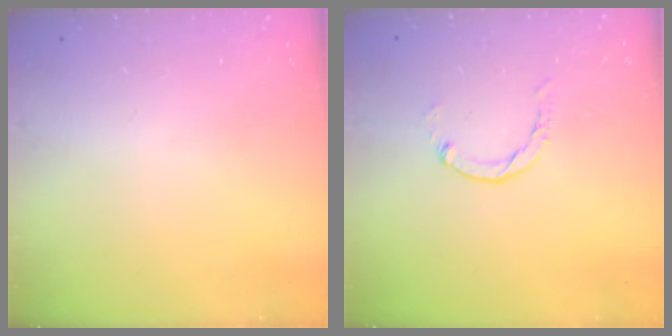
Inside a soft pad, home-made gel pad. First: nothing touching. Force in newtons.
{"total": 0.7, "press": 0.7, "slide": 0.2}